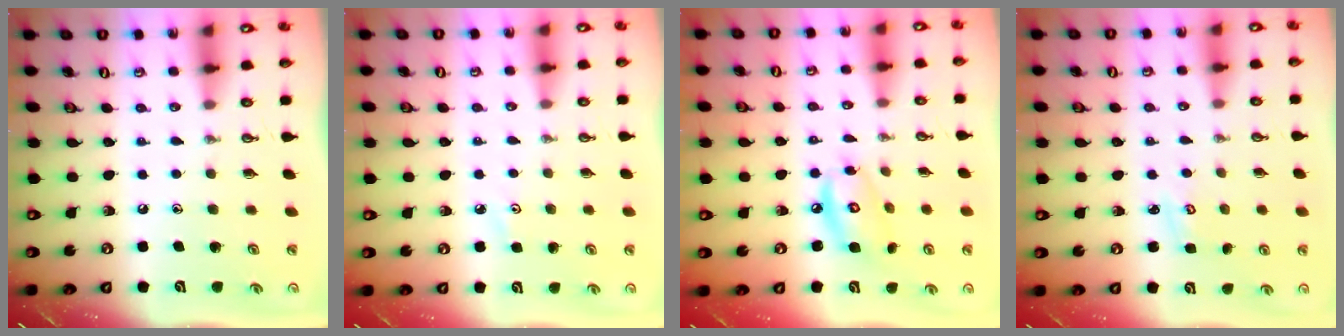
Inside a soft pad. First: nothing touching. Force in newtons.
{"total": 2.6, "press": 2.6, "slide": 0.5}
{"total": 9.4, "press": 9.4, "slide": 0.6}
{"total": 3.0, "press": 3.0, "slide": 0.3}